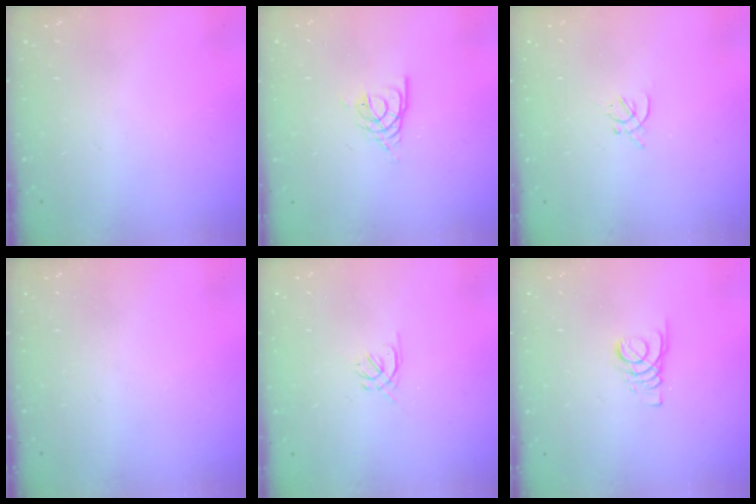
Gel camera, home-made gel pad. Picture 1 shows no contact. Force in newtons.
{"total": 5.2, "press": 5.2, "slide": 0.3}
{"total": 1.4, "press": 1.3, "slide": 0.5}
{"total": 0.0}
{"total": 1.3, "press": 1.2, "slide": 0.5}
{"total": 1.8, "press": 1.7, "slide": 0.1}